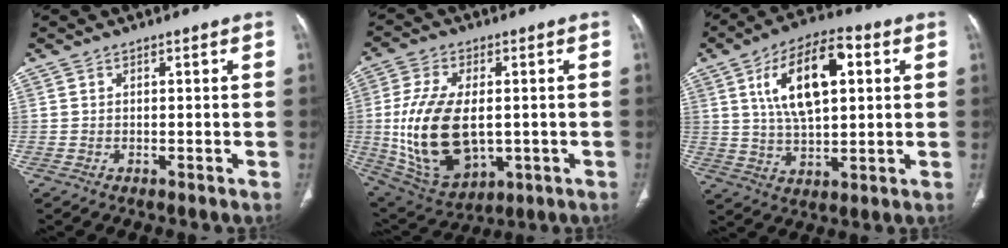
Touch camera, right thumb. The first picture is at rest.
{"total": 18.6, "force": [-0.8, 10.9, 15.1], "torque": [-0.290, -0.010, 0.010]}
{"total": 15.6, "force": [4.6, 7.2, 13.1], "torque": [-0.219, 0.005, 0.077]}